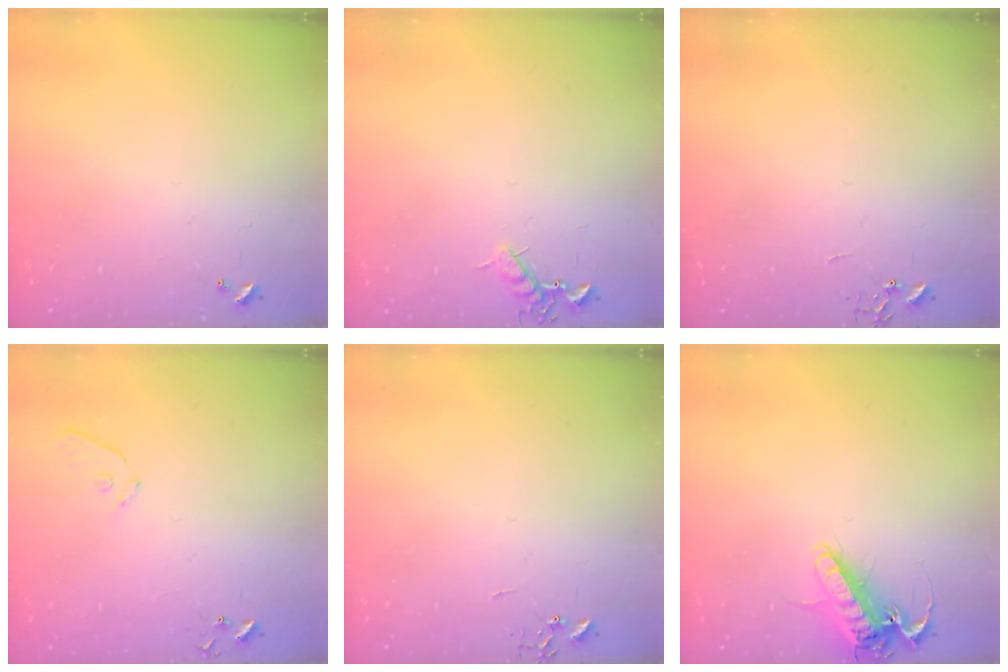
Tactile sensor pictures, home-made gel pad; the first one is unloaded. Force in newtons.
{"total": 7.8, "press": 7.8, "slide": 0.8}
{"total": 0.0}
{"total": 7.4, "press": 7.4, "slide": 0.6}
{"total": 0.0}
{"total": 13.4, "press": 13.2, "slide": 2.1}